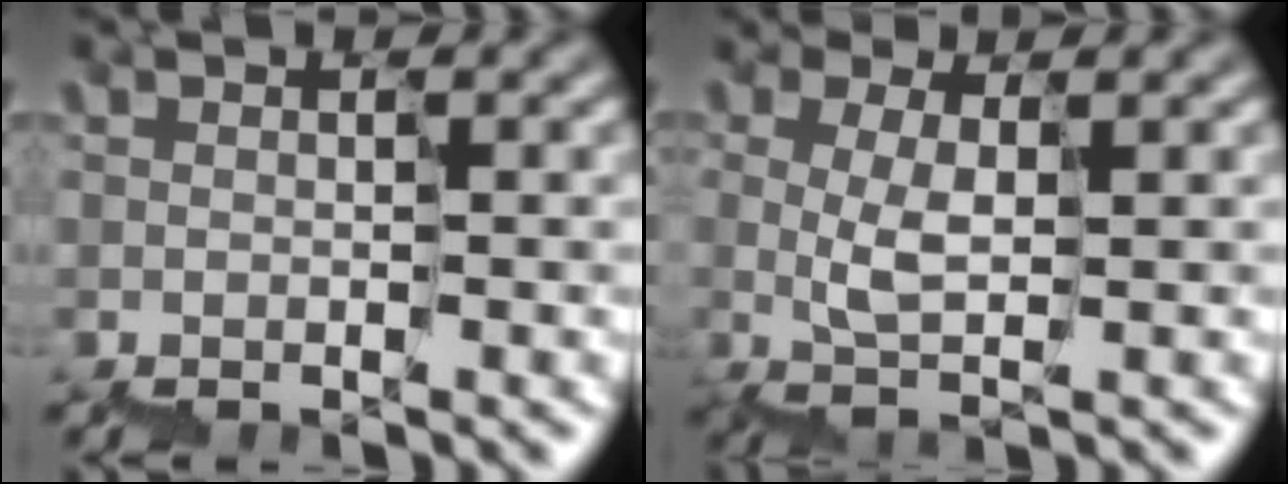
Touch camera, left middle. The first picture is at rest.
{"total": 1.7, "force": [0.9, 0.6, 1.2], "torque": [-0.032, 0.005, 0.027]}